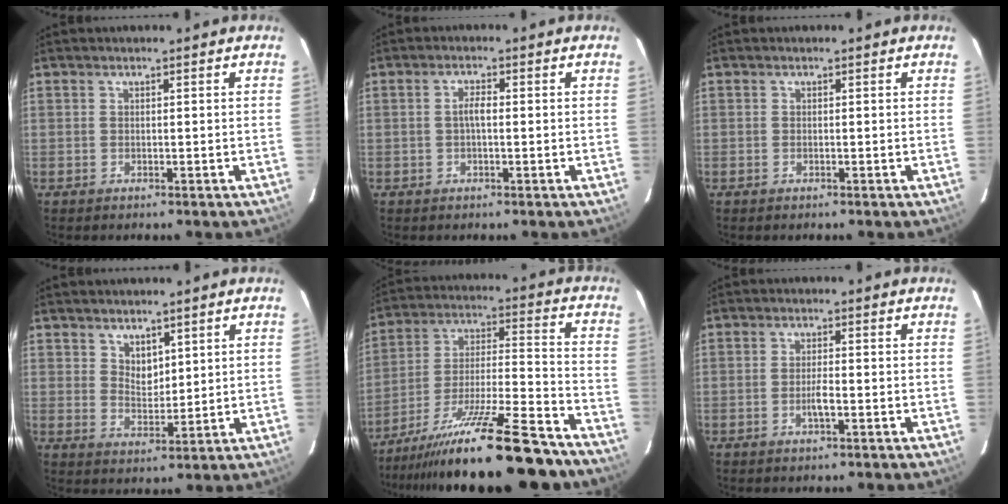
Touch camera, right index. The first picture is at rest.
{"total": 2.1, "force": [-0.1, 0.6, 2.0], "torque": [-0.040, 0.006, -0.003]}
{"total": 0.0}
{"total": 4.1, "force": [2.7, 2.5, 1.8], "torque": [-0.022, 0.000, 0.051]}
{"total": 26.6, "force": [-21.5, 3.7, 15.3], "torque": [-0.268, -0.048, -0.324]}
{"total": 2.3, "force": [-0.9, 0.3, 2.1], "torque": [-0.040, 0.000, -0.018]}